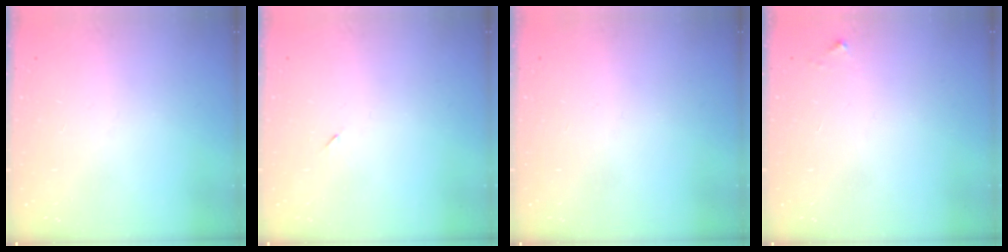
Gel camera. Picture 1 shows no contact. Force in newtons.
{"total": 2.6, "press": 2.3, "slide": 1.2}
{"total": 0.0}
{"total": 2.8, "press": 2.8, "slide": 0.2}